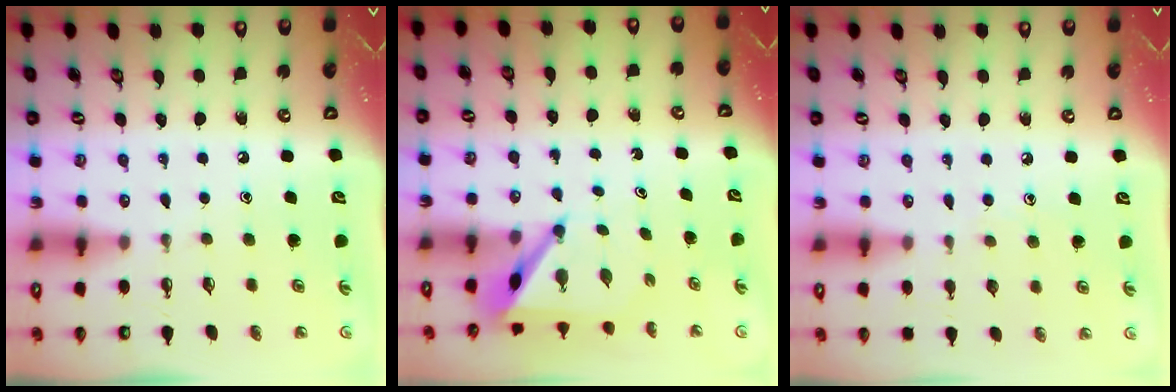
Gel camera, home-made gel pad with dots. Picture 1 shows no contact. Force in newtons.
{"total": 7.0, "press": 7.0, "slide": 0.5}
{"total": 3.1, "press": 3.1, "slide": 0.3}